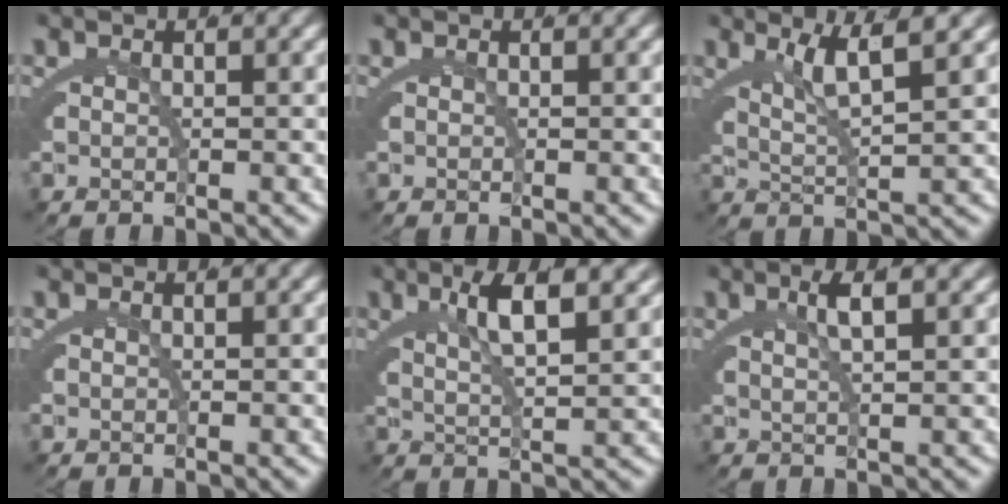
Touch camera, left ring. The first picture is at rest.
{"total": 0.0}
{"total": 3.5, "force": [2.1, -0.1, 2.8], "torque": [-0.048, 0.001, 0.040]}
{"total": 0.0}
{"total": 4.2, "force": [2.5, 0.0, 3.4], "torque": [-0.056, 0.000, 0.048]}
{"total": 2.5, "force": [1.5, -1.0, 1.8], "torque": [-0.024, 0.003, 0.031]}